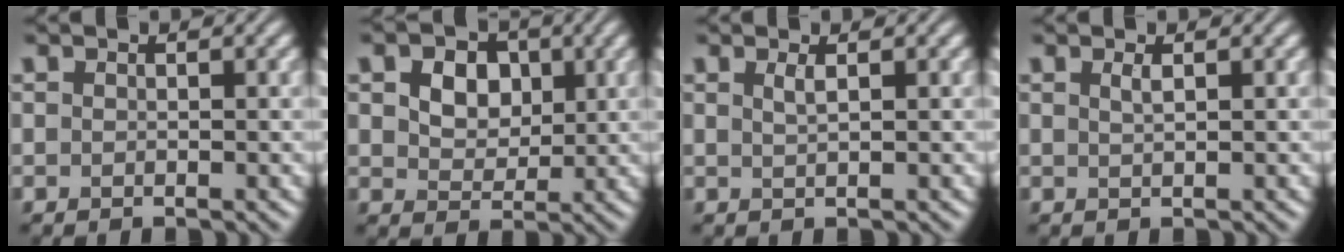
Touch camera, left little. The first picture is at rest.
{"total": 5.8, "force": [2.2, 4.1, 3.5], "torque": [-0.069, 0.013, 0.027]}
{"total": 1.2, "force": [0.5, 0.4, 1.0], "torque": [-0.015, 0.002, 0.008]}
{"total": 1.0, "force": [0.4, 0.3, 0.9], "torque": [-0.012, 0.002, 0.007]}